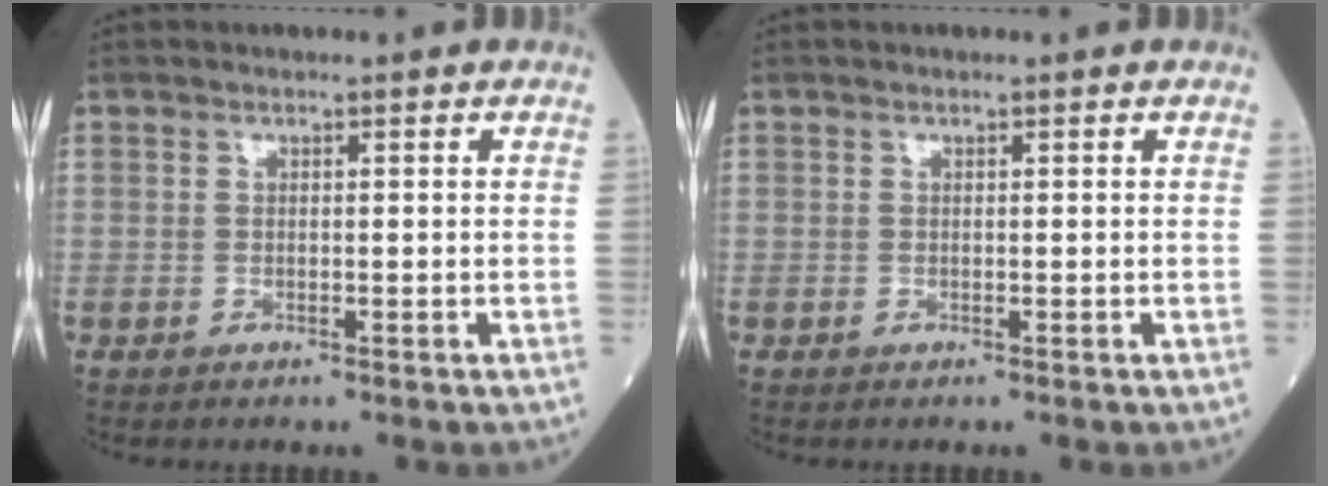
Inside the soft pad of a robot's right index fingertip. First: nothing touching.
{"total": 0.0}